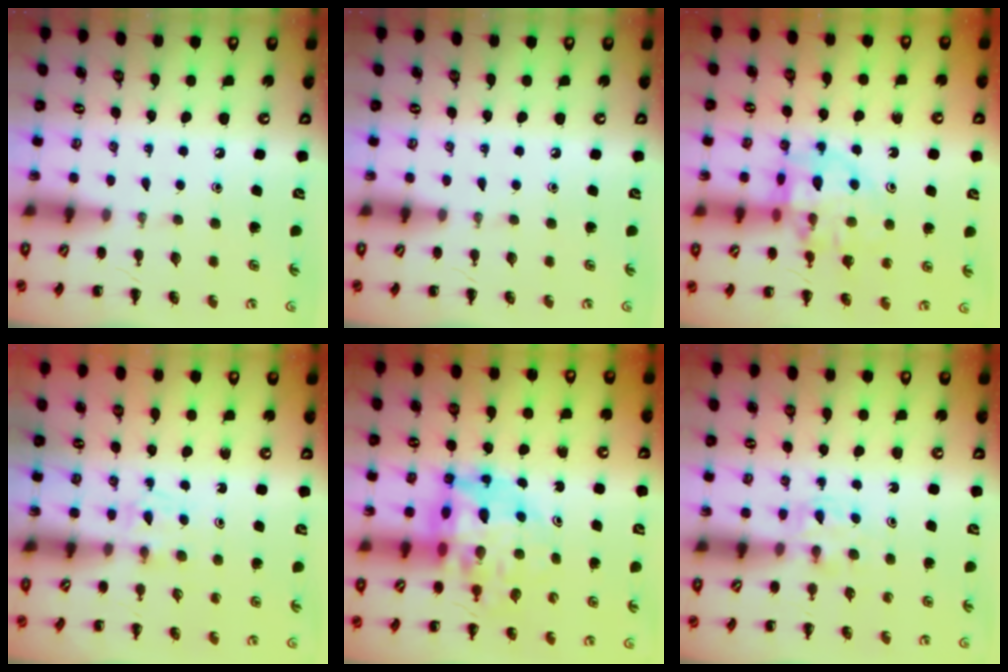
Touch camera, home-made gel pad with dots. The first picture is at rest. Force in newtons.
{"total": 0.0}
{"total": 13.4, "press": 13.1, "slide": 2.7}
{"total": 3.1, "press": 2.8, "slide": 1.3}
{"total": 13.3, "press": 12.7, "slide": 3.8}
{"total": 3.0, "press": 2.8, "slide": 1.0}